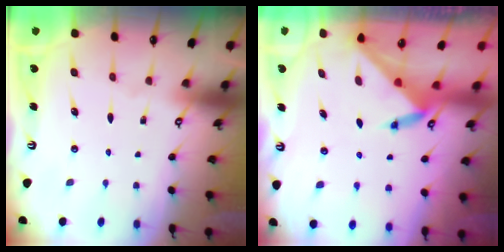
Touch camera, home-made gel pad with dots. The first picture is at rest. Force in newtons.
{"total": 3.4, "press": 3.4, "slide": 0.4}